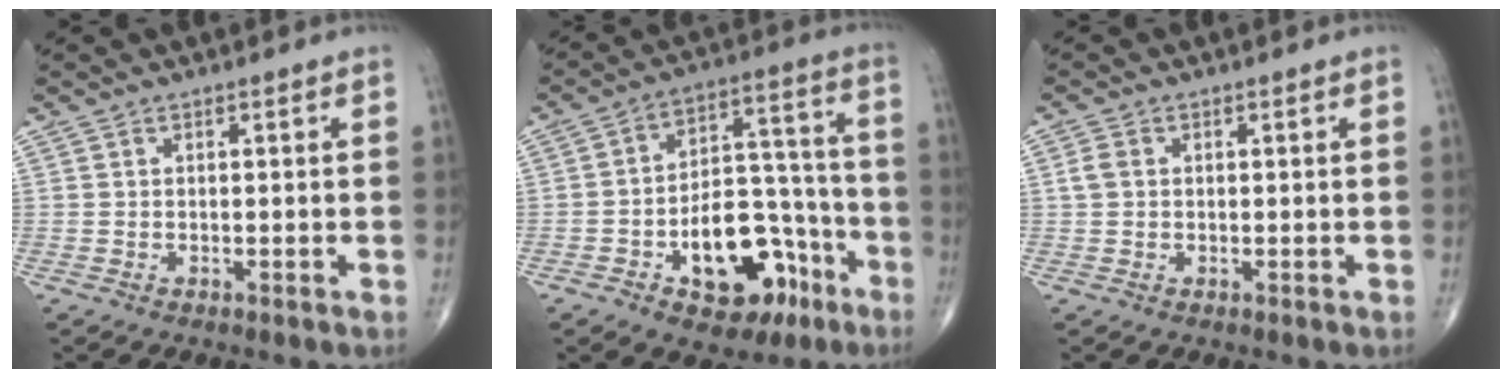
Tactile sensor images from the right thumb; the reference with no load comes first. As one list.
[{"total": 18.1, "force": [-8.1, 10.4, 12.4], "torque": [-0.136, 0.074, -0.113]}, {"total": 2.1, "force": [0.3, 1.7, 1.3], "torque": [-0.029, 0.006, 0.006]}]